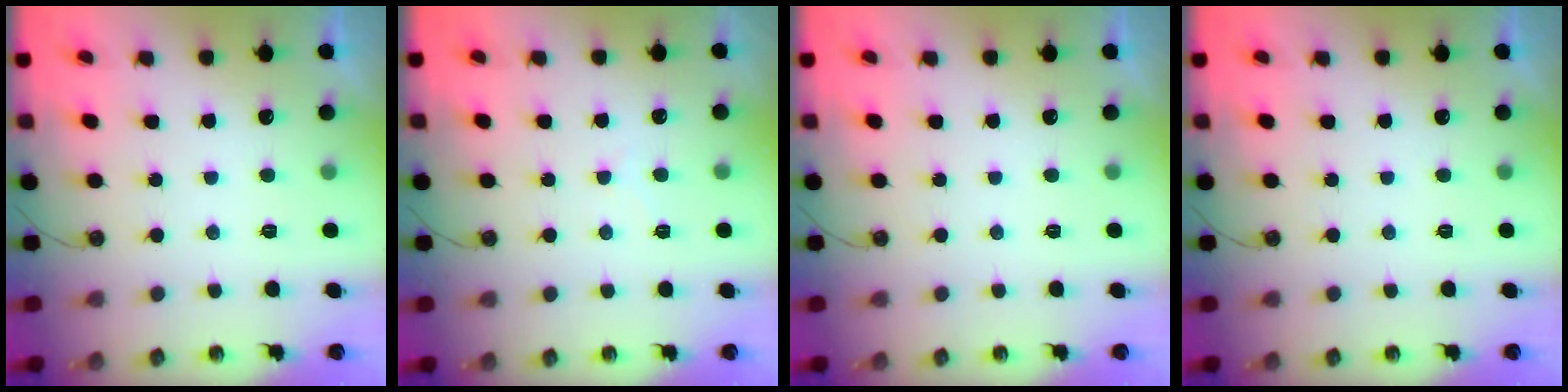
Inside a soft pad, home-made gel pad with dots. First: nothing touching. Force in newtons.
{"total": 5.7, "press": 5.6, "slide": 0.7}
{"total": 0.0}
{"total": 0.0}